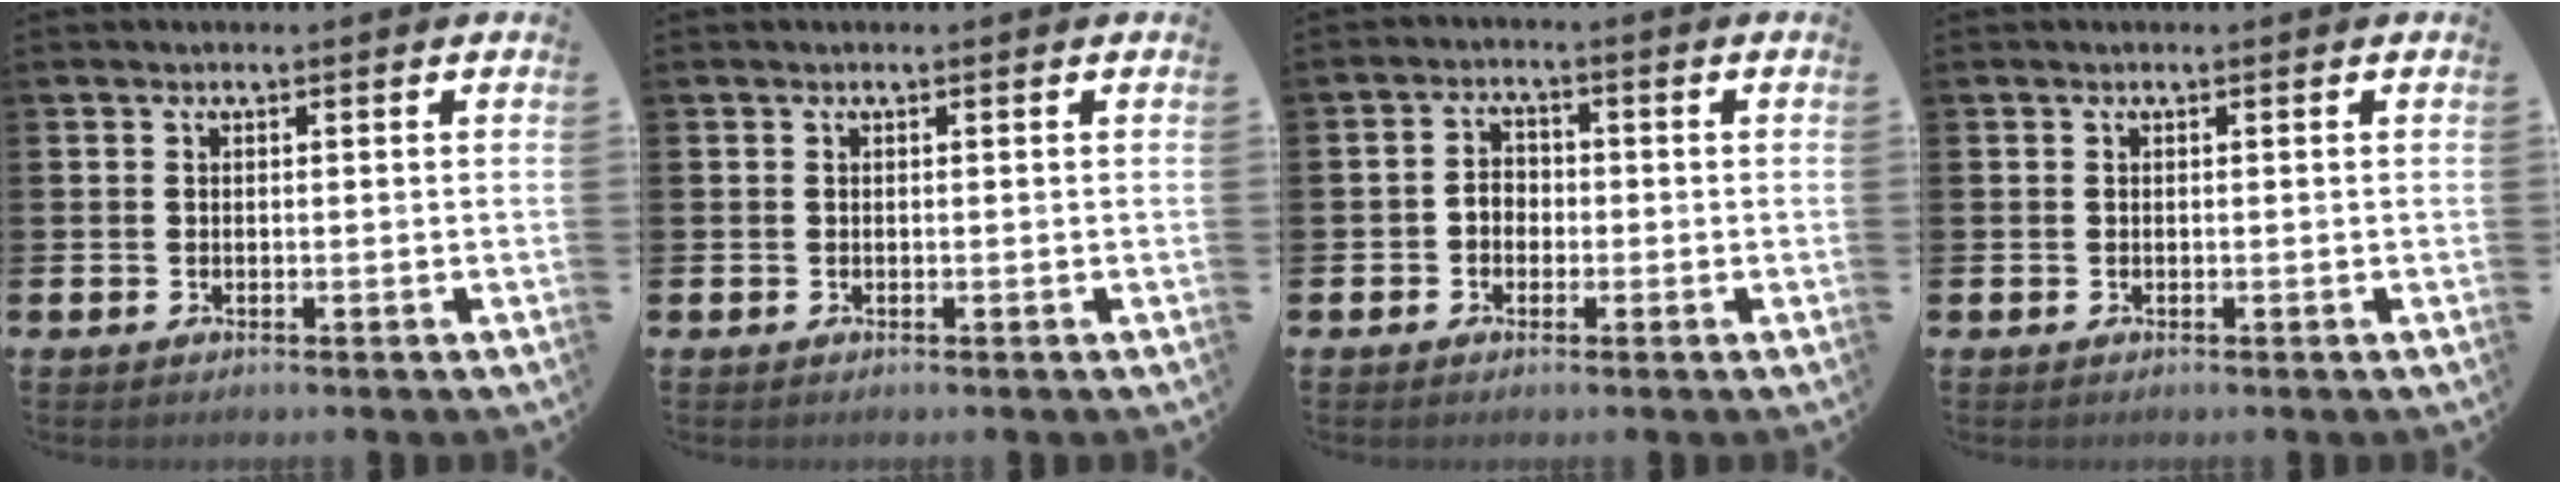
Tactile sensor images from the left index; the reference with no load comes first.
{"total": 0.0}
{"total": 2.5, "force": [-0.9, 2.1, 1.1], "torque": [-0.022, 0.008, -0.022]}
{"total": 0.0}